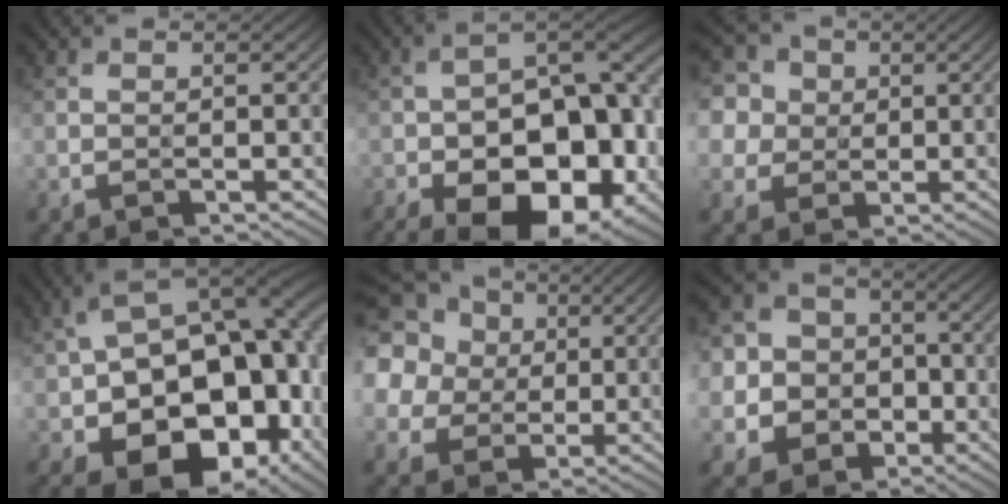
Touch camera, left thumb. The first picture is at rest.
{"total": 20.3, "force": [-9.2, 11.1, 14.3], "torque": [-0.207, -0.024, -0.124]}
{"total": 12.0, "force": [4.8, 9.5, 5.4], "torque": [-0.175, 0.035, 0.078]}
{"total": 22.2, "force": [-3.0, 14.8, 16.3], "torque": [-0.269, -0.032, -0.021]}
{"total": 19.9, "force": [7.0, 16.7, 8.4], "torque": [-0.269, 0.028, 0.102]}
{"total": 13.2, "force": [-1.5, 12.1, 5.0], "torque": [-0.187, 0.003, -0.052]}